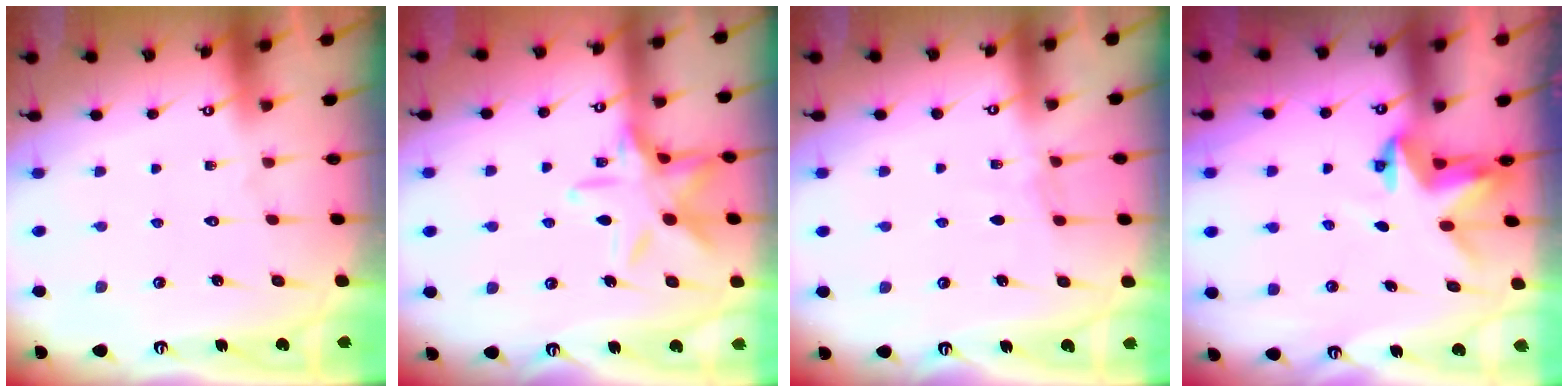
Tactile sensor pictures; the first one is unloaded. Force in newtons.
{"total": 14.0, "press": 14.0, "slide": 0.9}
{"total": 4.0, "press": 4.0, "slide": 0.5}
{"total": 3.1, "press": 3.1, "slide": 0.2}